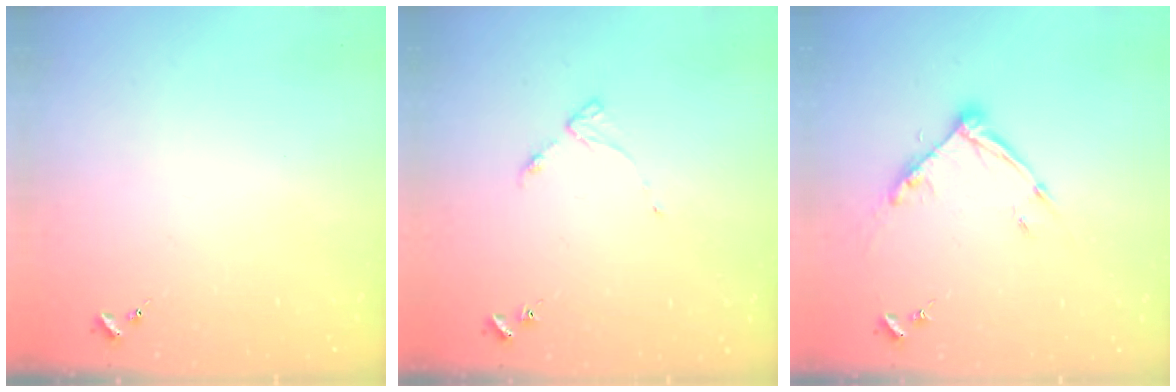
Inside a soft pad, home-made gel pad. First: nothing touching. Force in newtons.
{"total": 3.3, "press": 3.3, "slide": 0.4}
{"total": 10.3, "press": 10.2, "slide": 0.9}